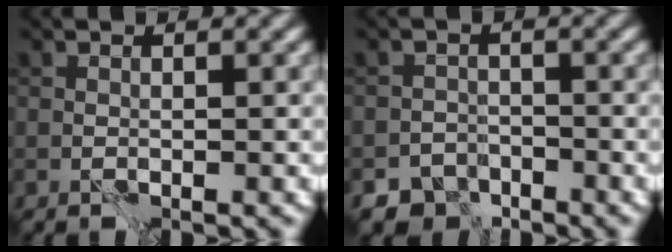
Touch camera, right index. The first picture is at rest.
{"total": 4.0, "force": [-3.2, 2.4, 0.3], "torque": [0.017, 0.003, -0.048]}